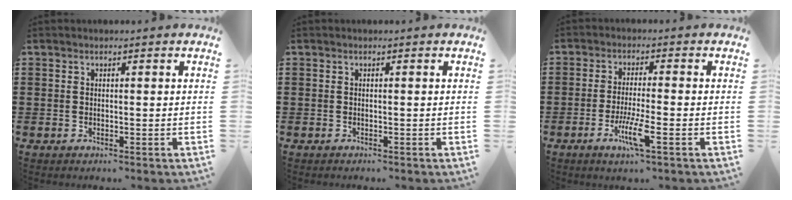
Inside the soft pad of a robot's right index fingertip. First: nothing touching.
{"total": 0.0}
{"total": 6.0, "force": [-2.8, 0.6, 5.3], "torque": [-0.105, -0.013, -0.051]}